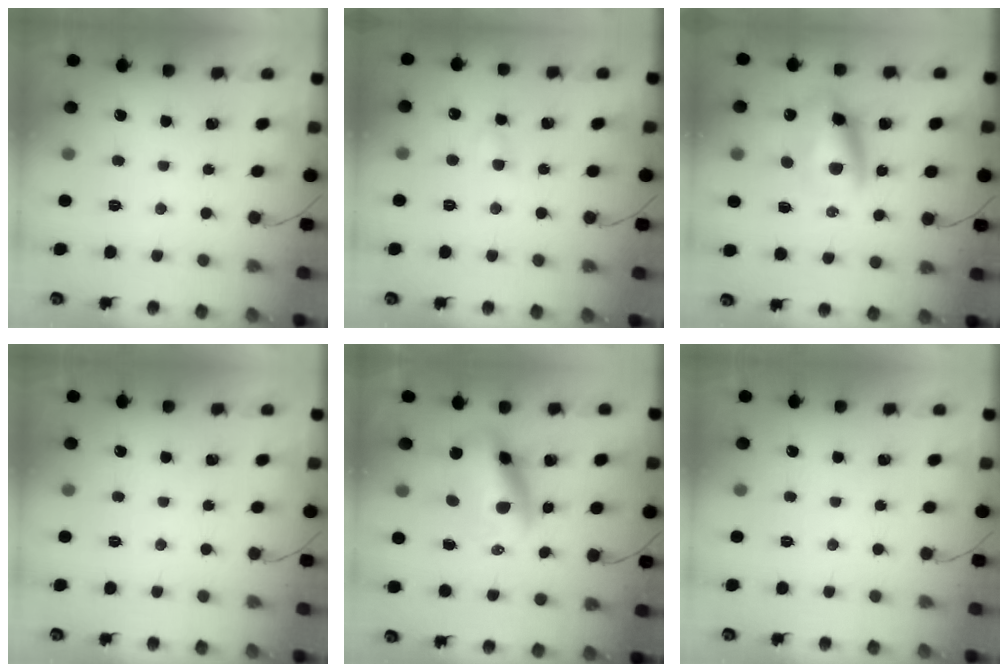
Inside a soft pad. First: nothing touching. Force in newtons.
{"total": 3.2, "press": 3.0, "slide": 1.2}
{"total": 10.4, "press": 10.1, "slide": 2.6}
{"total": 0.0}
{"total": 9.9, "press": 9.5, "slide": 2.6}
{"total": 0.0}